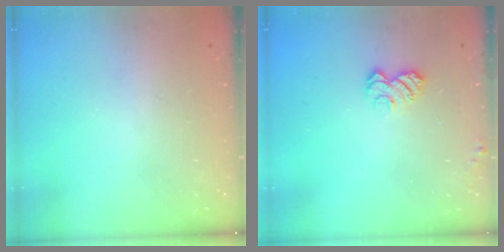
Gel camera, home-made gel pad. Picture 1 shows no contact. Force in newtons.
{"total": 5.5, "press": 5.4, "slide": 0.5}